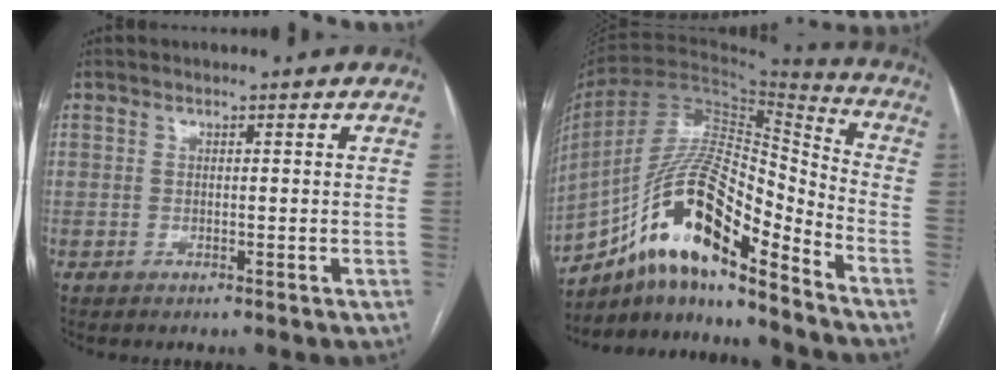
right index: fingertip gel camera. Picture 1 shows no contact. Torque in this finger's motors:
{"motor_torque": [-0.02, -0.14, -0.08, -0.06]}